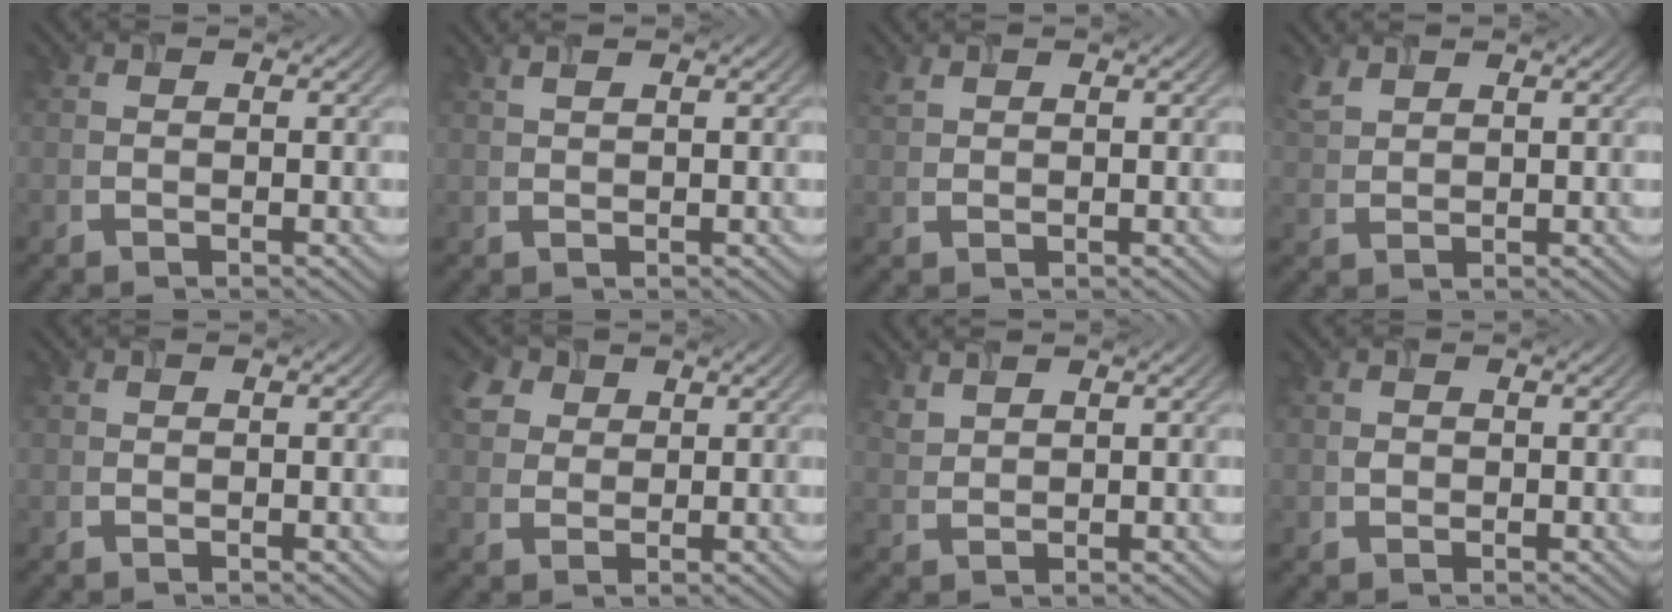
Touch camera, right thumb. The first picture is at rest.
{"total": 1.6, "force": [1.1, 0.3, 1.0], "torque": [-0.021, 0.006, 0.017]}
{"total": 1.4, "force": [1.1, 0.5, 0.6], "torque": [-0.023, 0.003, 0.028]}
{"total": 2.8, "force": [2.1, 1.1, 1.4], "torque": [-0.044, 0.003, 0.052]}
{"total": 0.0}
{"total": 4.2, "force": [2.1, 3.1, 1.9], "torque": [-0.057, 0.009, 0.043]}
{"total": 2.1, "force": [1.8, 0.6, 0.8], "torque": [-0.027, 0.003, 0.044]}
{"total": 0.7, "force": [0.1, 0.6, 0.3], "torque": [-0.008, 0.000, 0.002]}